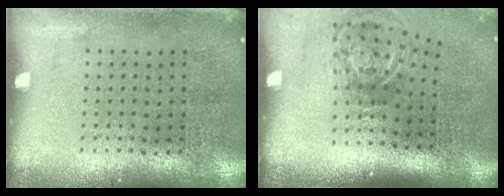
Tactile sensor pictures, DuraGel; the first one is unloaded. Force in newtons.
{"total": 2.1, "press": 1.2, "slide": 1.7}